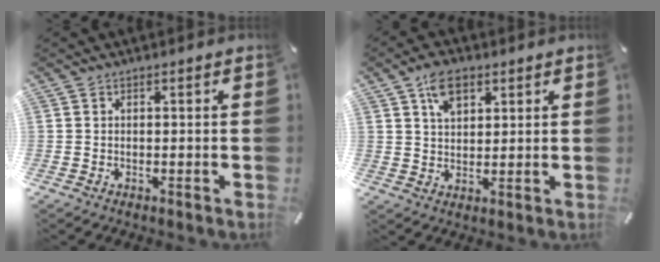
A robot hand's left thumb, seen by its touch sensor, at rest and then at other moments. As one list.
[{"total": 7.0, "force": [3.6, 4.3, 4.1], "torque": [-0.076, 0.003, 0.066]}]